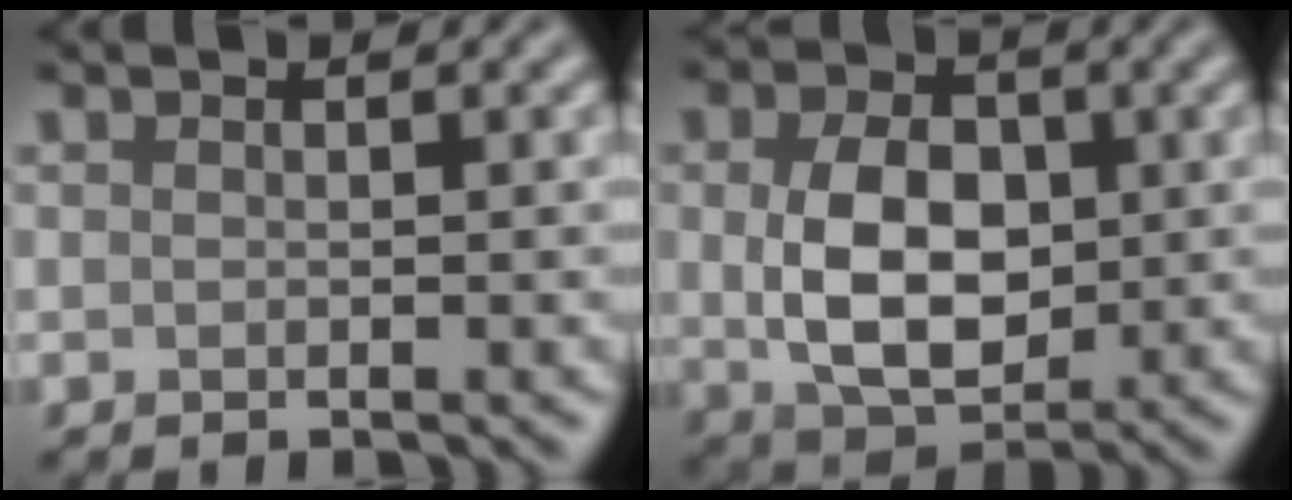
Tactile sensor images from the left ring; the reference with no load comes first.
{"total": 7.4, "force": [0.2, 4.9, 5.5], "torque": [-0.108, -0.005, 0.008]}